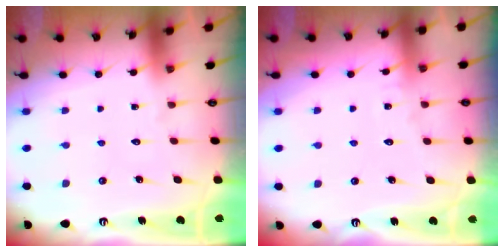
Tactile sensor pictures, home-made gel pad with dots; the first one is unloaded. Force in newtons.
{"total": 3.7, "press": 3.7, "slide": 0.4}